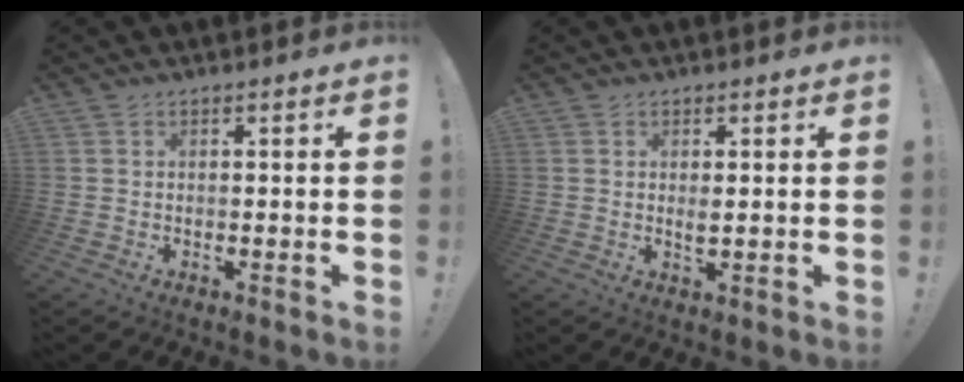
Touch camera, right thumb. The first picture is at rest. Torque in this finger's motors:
{"motor_torque": [1.64, 1.47, 1.08, -0.12, 0.08]}